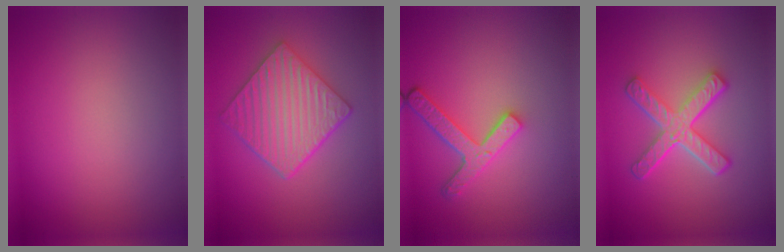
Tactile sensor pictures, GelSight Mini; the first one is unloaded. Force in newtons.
{"total": 5.6, "press": 4.5, "slide": 3.4}
{"total": 3.8, "press": 3.0, "slide": 2.4}
{"total": 5.2, "press": 3.6, "slide": 3.7}